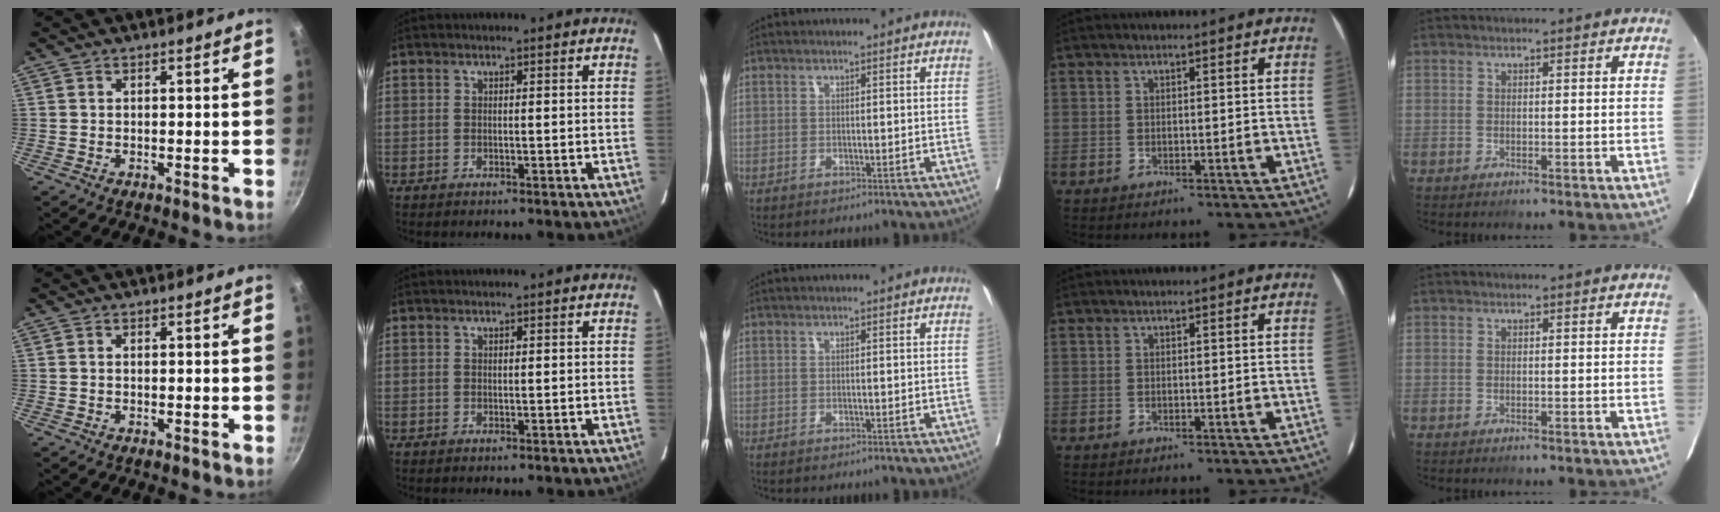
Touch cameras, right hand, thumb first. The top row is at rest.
{}